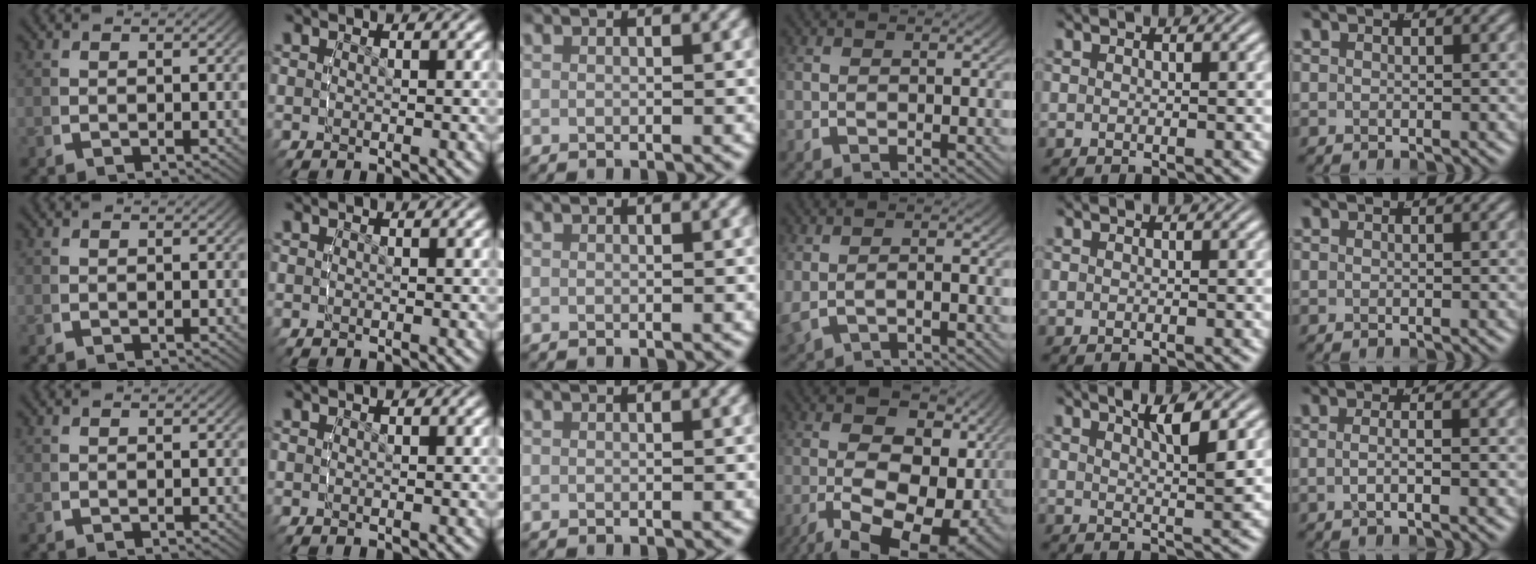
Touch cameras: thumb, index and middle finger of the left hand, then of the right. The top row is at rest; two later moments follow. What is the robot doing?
{"motion": "lift_and_place", "object": "sponge"}